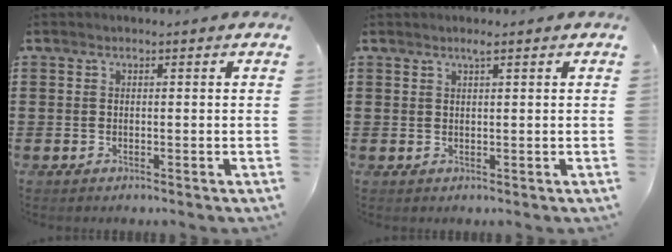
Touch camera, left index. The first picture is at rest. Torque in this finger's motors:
{"motor_torque": [0.08, -0.11, -0.05, 0.00]}